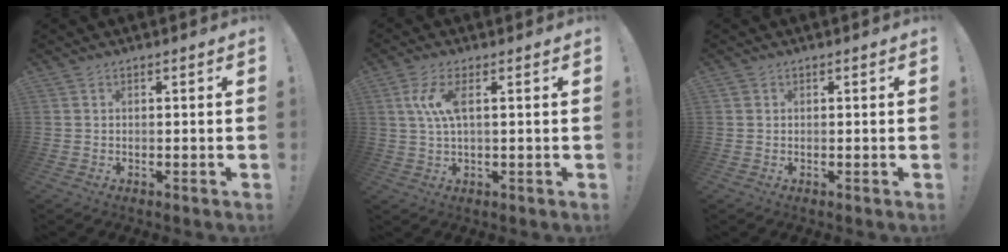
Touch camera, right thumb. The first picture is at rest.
{"total": 7.5, "force": [1.8, 2.3, 6.9], "torque": [-0.133, 0.001, 0.030]}
{"total": 0.8, "force": [0.4, 0.6, 0.1], "torque": [-0.010, 0.005, 0.009]}